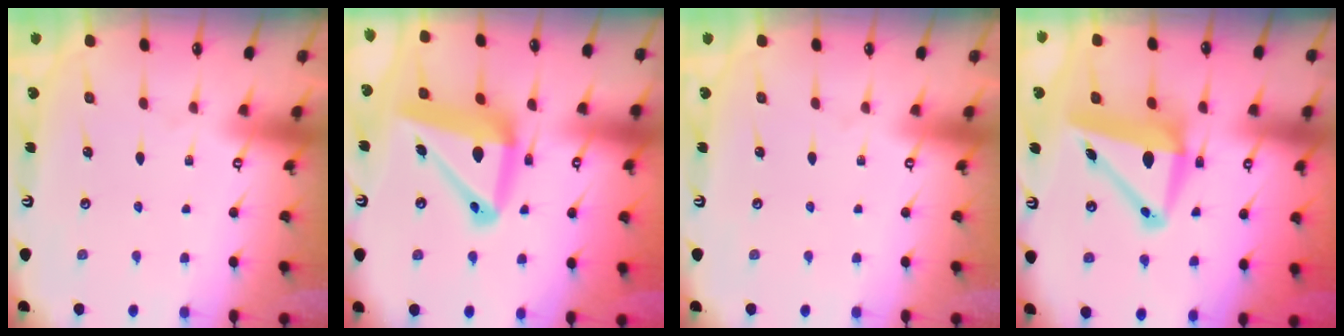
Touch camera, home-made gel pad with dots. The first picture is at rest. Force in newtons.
{"total": 18.0, "press": 17.8, "slide": 2.3}
{"total": 0.0}
{"total": 10.4, "press": 10.2, "slide": 2.1}